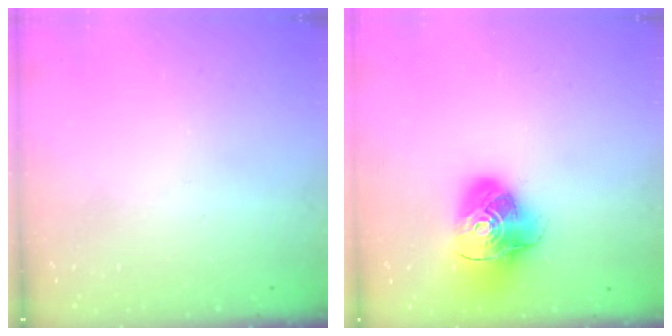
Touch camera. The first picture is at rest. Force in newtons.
{"total": 13.7, "press": 13.6, "slide": 1.6}